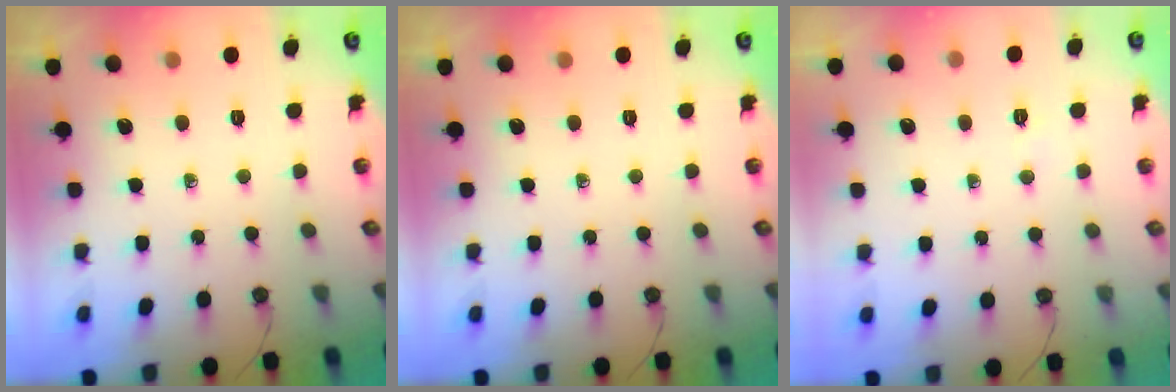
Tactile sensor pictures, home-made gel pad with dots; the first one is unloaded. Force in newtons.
{"total": 0.0}
{"total": 13.8, "press": 3.4, "slide": 13.3}